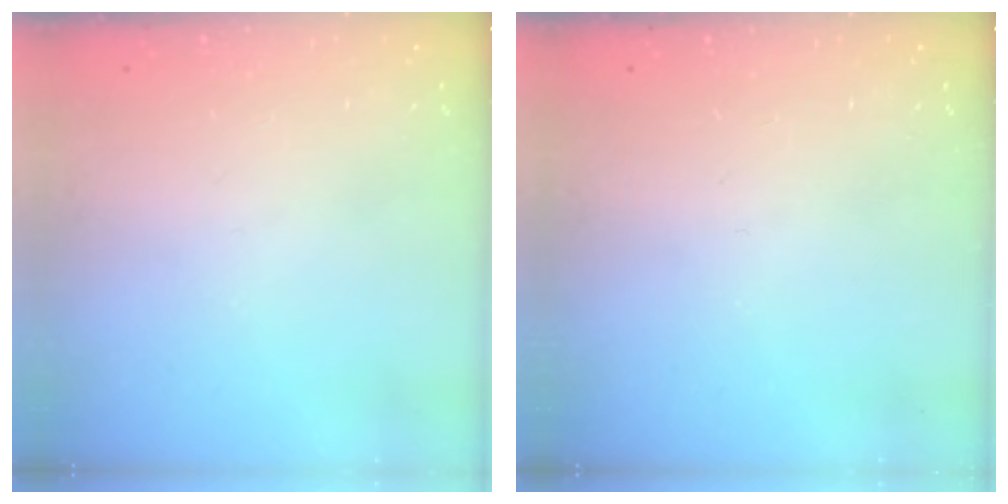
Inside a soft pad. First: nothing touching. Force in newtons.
{"total": 0.0}